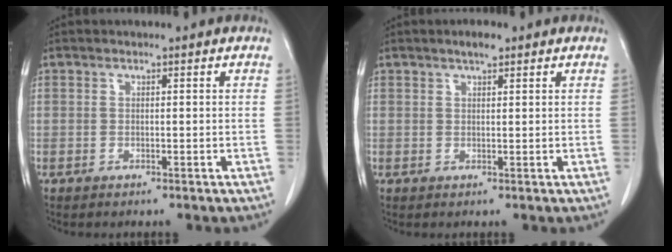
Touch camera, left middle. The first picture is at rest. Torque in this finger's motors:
{"motor_torque": [0.11, -0.02, -0.01, 0.00]}